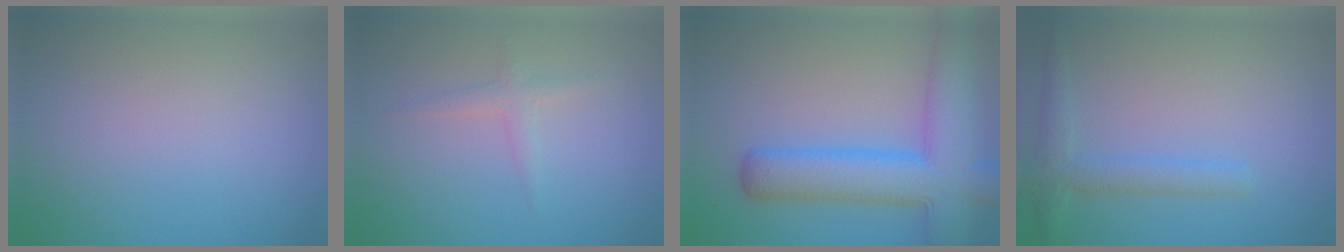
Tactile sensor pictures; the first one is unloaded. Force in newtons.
{"total": 1.3, "press": 1.3, "slide": 0.0}
{"total": 8.9, "press": 8.9, "slide": 0.4}
{"total": 2.6, "press": 2.6, "slide": 0.2}